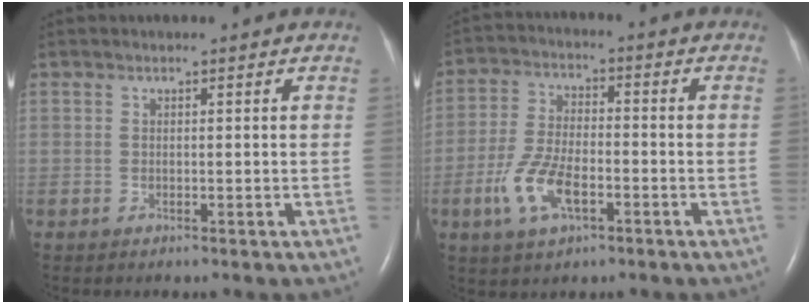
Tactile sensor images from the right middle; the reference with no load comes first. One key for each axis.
{"total": 8.5, "fx": -3.5, "fy": 3.5, "fz": 6.9, "tx": -0.151, "ty": -0.001, "tz": -0.065}